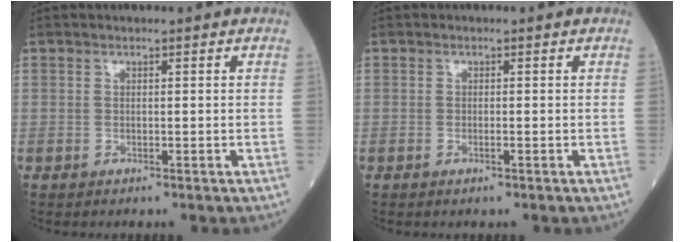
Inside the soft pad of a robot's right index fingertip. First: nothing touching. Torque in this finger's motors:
{"motor_torque": [-0.05, -0.10, -0.05, -0.01]}